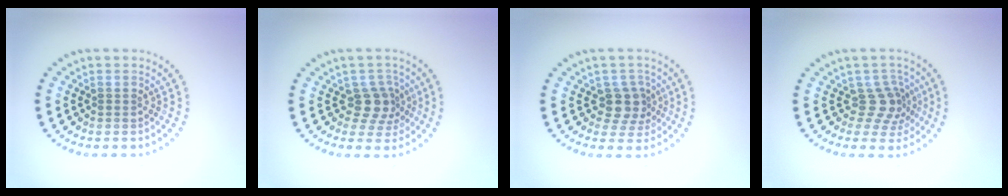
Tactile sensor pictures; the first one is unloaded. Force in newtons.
{"total": 2.7, "press": 2.1, "slide": 1.8}
{"total": 2.7, "press": 2.2, "slide": 1.6}
{"total": 2.8, "press": 2.0, "slide": 2.0}